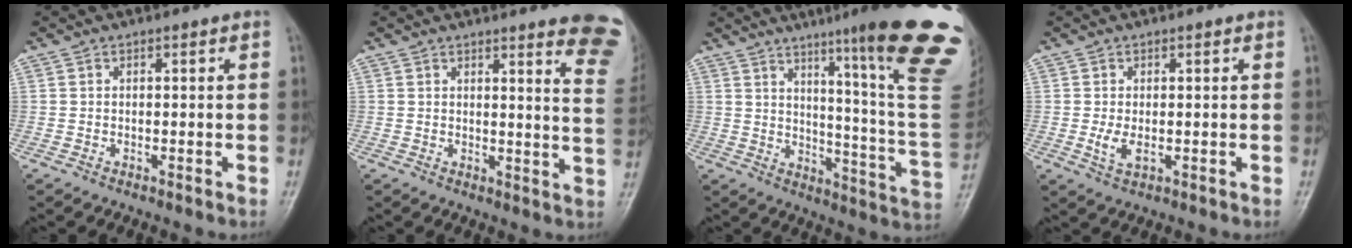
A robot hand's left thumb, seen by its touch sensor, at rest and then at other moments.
{"total": 14.3, "force": [12.2, 1.8, 7.3], "torque": [-0.053, -0.098, 0.114]}
{"total": 26.1, "force": [15.1, 1.5, 21.2], "torque": [-0.230, -0.091, 0.206]}
{"total": 2.9, "force": [0.0, 1.6, 2.4], "torque": [-0.049, -0.008, 0.004]}